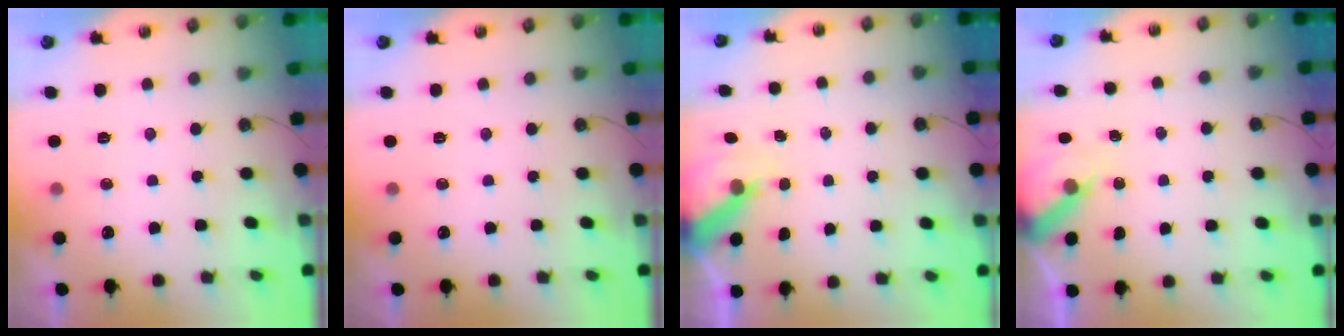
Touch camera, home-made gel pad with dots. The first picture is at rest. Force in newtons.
{"total": 0.0}
{"total": 5.8, "press": 5.8, "slide": 0.3}
{"total": 6.4, "press": 6.3, "slide": 0.7}